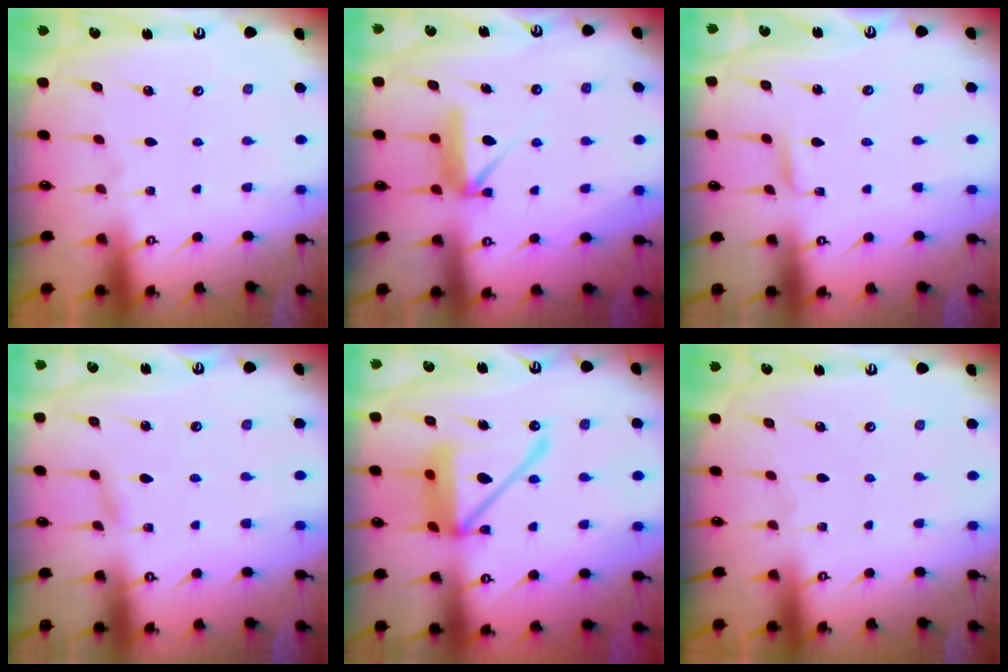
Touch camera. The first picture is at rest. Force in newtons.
{"total": 8.7, "press": 8.7, "slide": 0.5}
{"total": 2.6, "press": 2.5, "slide": 0.3}
{"total": 2.2, "press": 2.2, "slide": 0.2}
{"total": 16.0, "press": 15.9, "slide": 1.8}
{"total": 0.0}